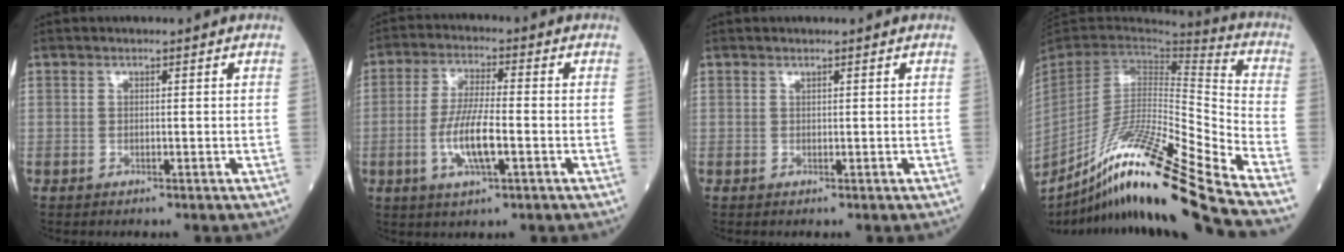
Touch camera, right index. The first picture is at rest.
{"total": 8.3, "force": [-2.2, 1.5, 7.9], "torque": [-0.163, -0.004, -0.043]}
{"total": 0.0}
{"total": 26.1, "force": [-20.1, -2.3, 16.5], "torque": [-0.269, -0.054, -0.358]}